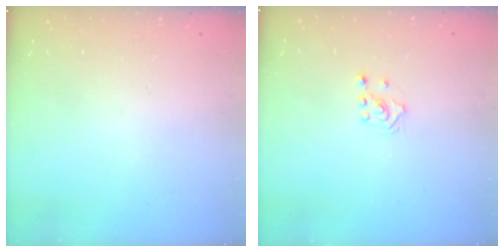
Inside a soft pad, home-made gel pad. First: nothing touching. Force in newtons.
{"total": 2.1, "press": 1.8, "slide": 0.9}